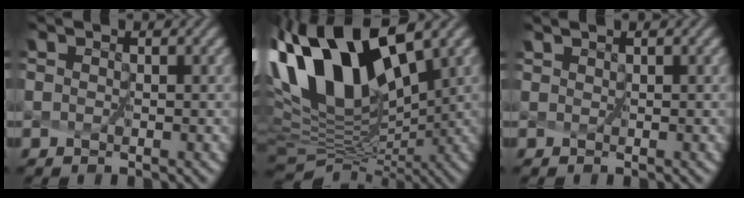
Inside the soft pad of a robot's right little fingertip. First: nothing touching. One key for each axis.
{"total": 15.1, "fx": 5.7, "fy": 7.5, "fz": 11.8, "tx": -0.217, "ty": 0.028, "tz": 0.107}
{"total": 0.5, "fx": 0.4, "fy": 0.2, "fz": 0.2, "tx": -0.006, "ty": 0.002, "tz": 0.007}